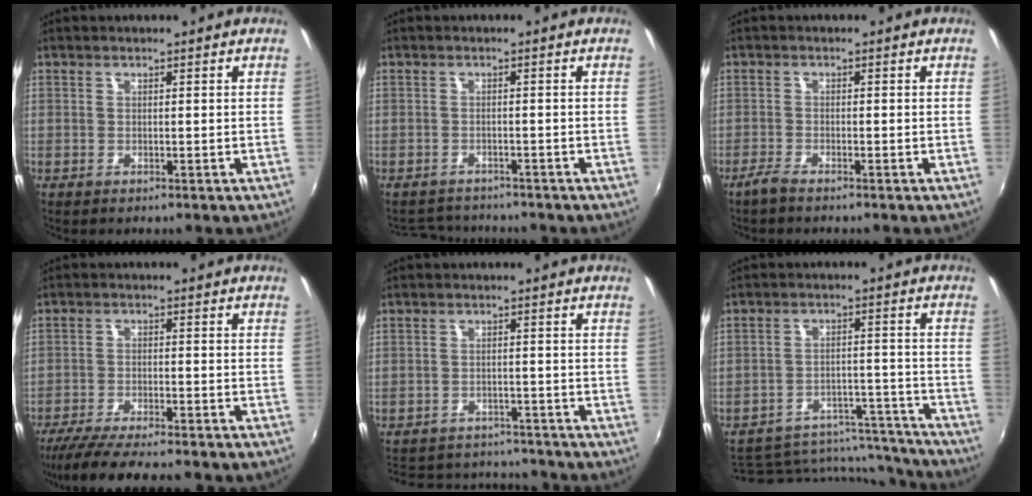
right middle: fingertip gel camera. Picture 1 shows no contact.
{"total": 5.0, "force": [-4.7, 1.6, 0.5], "torque": [-0.022, 0.001, -0.075]}
{"total": 1.9, "force": [-1.7, 0.1, 0.9], "torque": [-0.032, -0.003, -0.037]}
{"total": 12.3, "force": [-10.7, 0.9, 6.0], "torque": [-0.128, -0.028, -0.169]}
{"total": 12.7, "force": [-11.3, 4.8, 3.3], "torque": [-0.089, 0.028, -0.154]}
{"total": 15.5, "force": [-13.9, 5.9, 3.4], "torque": [-0.066, 0.036, -0.173]}